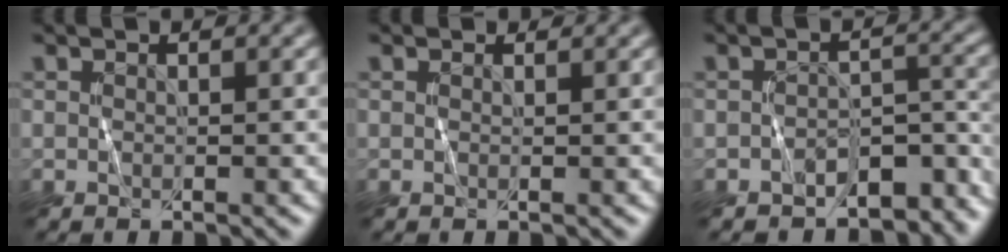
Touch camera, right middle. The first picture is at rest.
{"total": 0.6, "force": [0.5, 0.3, 0.0], "torque": [0.000, -0.001, 0.007]}
{"total": 5.0, "force": [-4.0, 2.4, 2.0], "torque": [-0.012, -0.007, -0.058]}